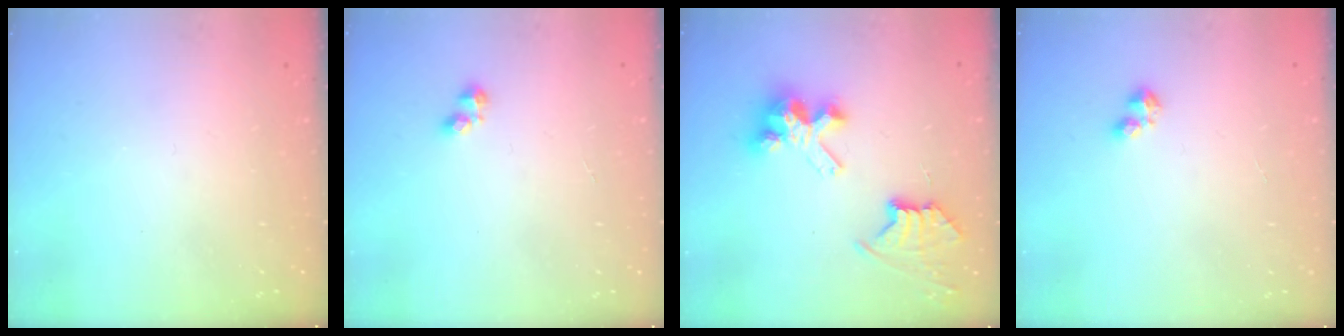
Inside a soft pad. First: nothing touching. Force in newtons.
{"total": 2.4, "press": 2.3, "slide": 0.5}
{"total": 10.5, "press": 10.4, "slide": 1.2}
{"total": 2.3, "press": 2.3, "slide": 0.4}